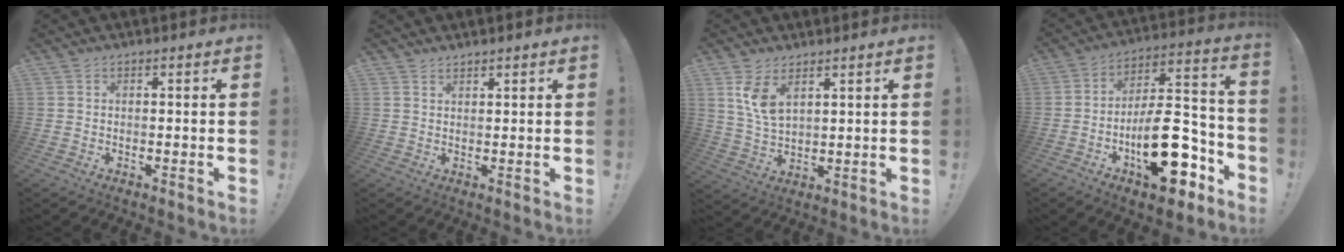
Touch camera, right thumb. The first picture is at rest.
{"total": 1.4, "force": [1.4, 0.3, 0.2], "torque": [0.000, -0.007, 0.025]}
{"total": 7.7, "force": [4.5, 3.7, 5.0], "torque": [-0.095, -0.025, 0.081]}
{"total": 20.9, "force": [-8.5, 10.0, 16.3], "torque": [-0.238, 0.068, -0.122]}